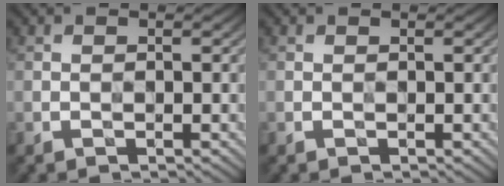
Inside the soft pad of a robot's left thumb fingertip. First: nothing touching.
{"total": 0.0}